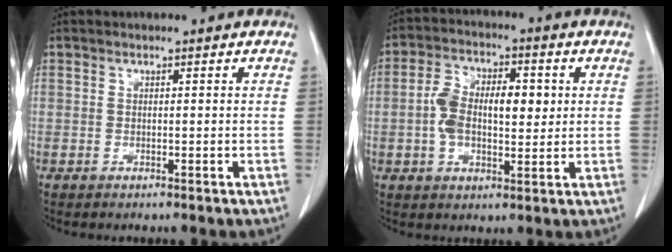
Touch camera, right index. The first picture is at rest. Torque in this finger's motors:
{"motor_torque": [0.66, 0.43, 0.26, 0.08]}